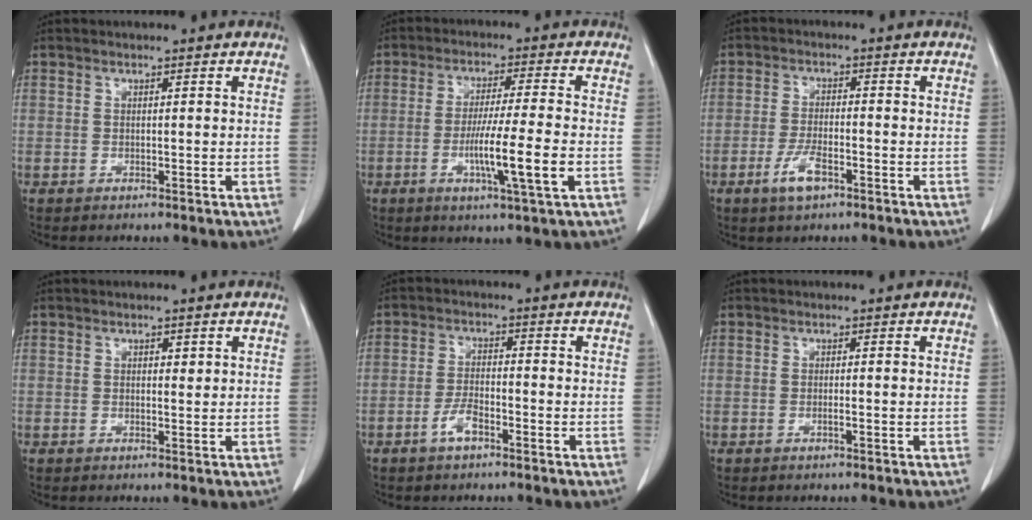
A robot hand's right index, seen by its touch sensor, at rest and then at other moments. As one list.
[{"total": 9.4, "force": [-2.6, -0.5, 9.0], "torque": [-0.162, -0.015, -0.047]}, {"total": 4.7, "force": [-2.5, 1.3, 3.7], "torque": [-0.076, -0.002, -0.043]}, {"total": 1.0, "force": [0.4, 0.5, 0.7], "torque": [-0.007, -0.002, 0.006]}, {"total": 3.4, "force": [-2.1, 1.1, 2.5], "torque": [-0.049, 0.003, -0.039]}, {"total": 0.6, "force": [-0.3, -0.1, 0.5], "torque": [-0.010, 0.001, -0.005]}]